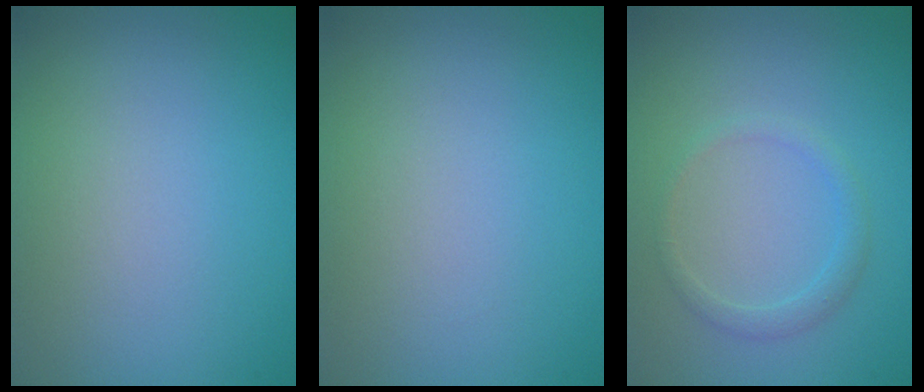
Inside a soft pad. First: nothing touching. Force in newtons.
{"total": 0.0}
{"total": 1.4, "press": 1.4, "slide": 0.2}